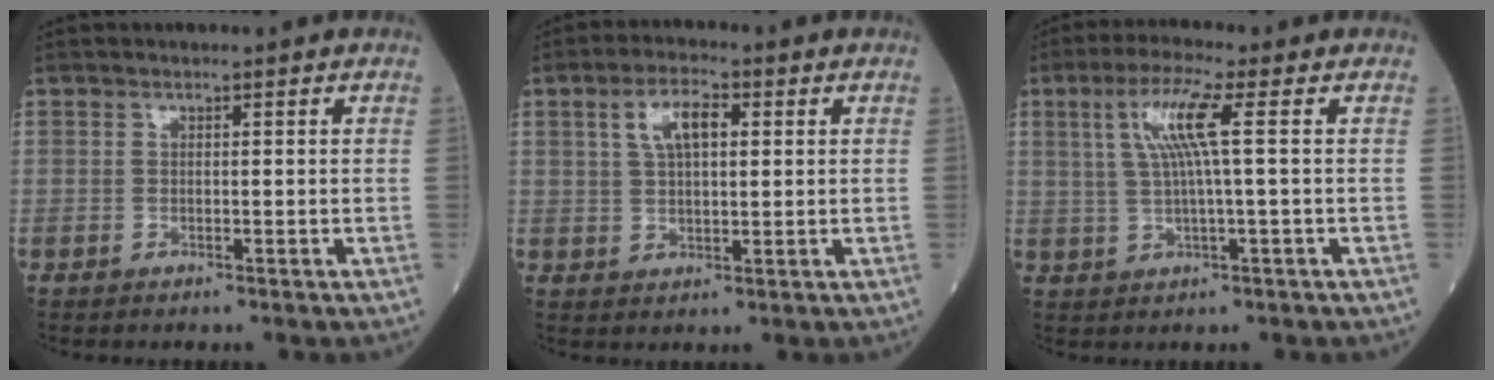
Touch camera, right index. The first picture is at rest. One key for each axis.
{"total": 5.9, "fx": 2.0, "fy": 2.3, "fz": 5.1, "tx": -0.099, "ty": 0.013, "tz": 0.039}
{"total": 6.9, "fx": 1.7, "fy": -0.5, "fz": 6.7, "tx": -0.136, "ty": 0.012, "tz": 0.038}